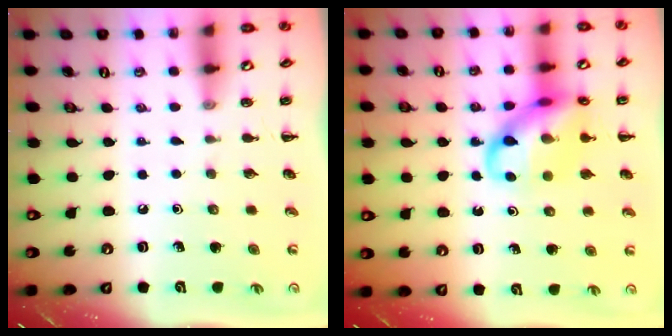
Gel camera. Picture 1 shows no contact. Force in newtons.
{"total": 14.6, "press": 14.5, "slide": 1.8}